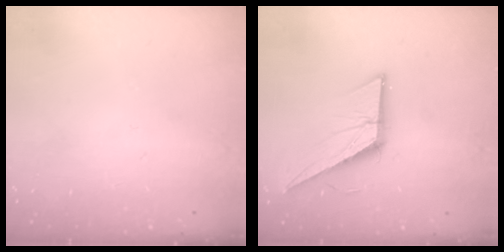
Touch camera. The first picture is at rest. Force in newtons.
{"total": 12.7, "press": 12.7, "slide": 0.6}